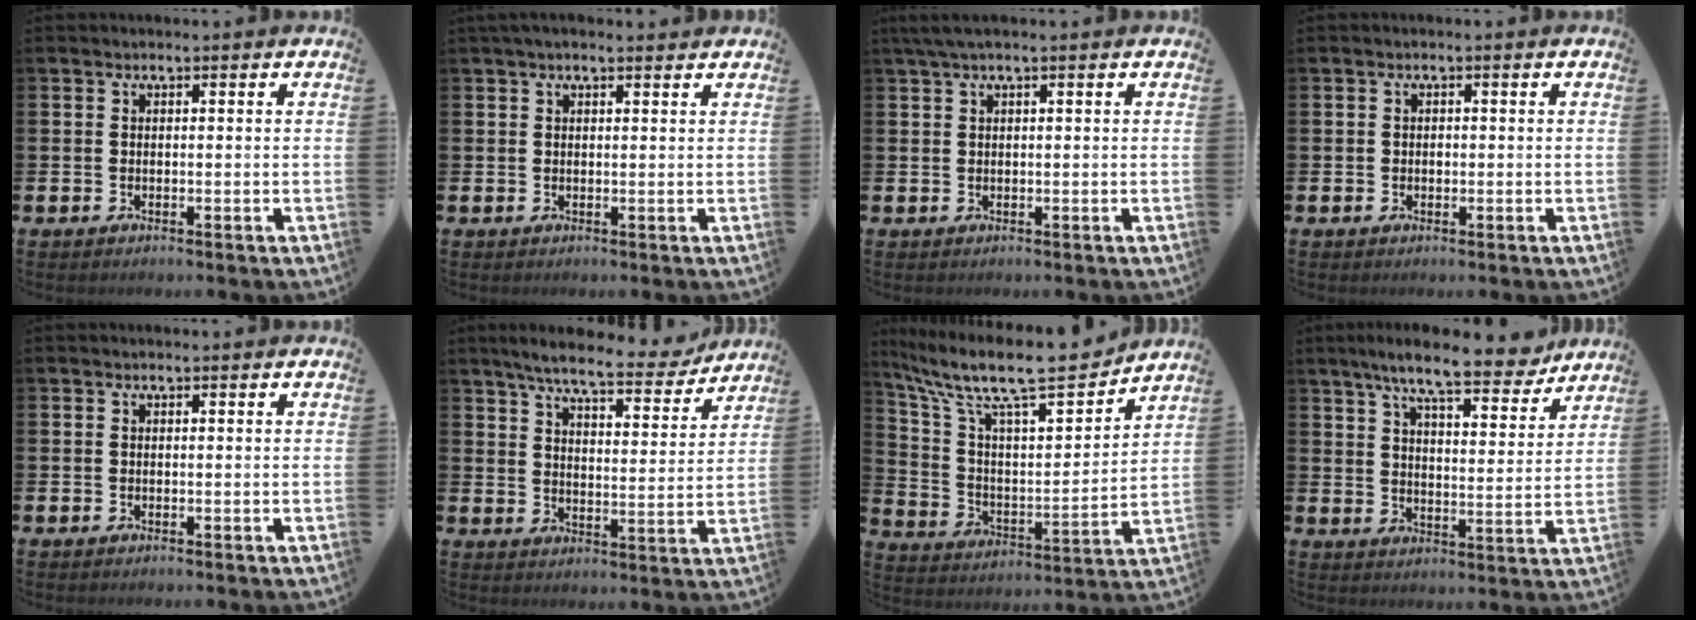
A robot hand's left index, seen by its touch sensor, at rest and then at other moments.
{"total": 1.7, "force": [1.4, 0.4, 1.0], "torque": [-0.020, 0.005, 0.025]}
{"total": 1.9, "force": [1.1, 0.0, 1.5], "torque": [-0.035, 0.005, 0.022]}
{"total": 0.7, "force": [0.0, 0.6, 0.3], "torque": [0.002, 0.002, -0.002]}
{"total": 0.0}
{"total": 8.1, "force": [7.3, 1.2, 3.4], "torque": [-0.081, -0.041, 0.123]}
{"total": 12.4, "force": [10.5, 2.5, 6.1], "torque": [-0.160, -0.069, 0.176]}
{"total": 10.1, "force": [8.8, 1.4, 4.7], "torque": [-0.099, -0.042, 0.152]}